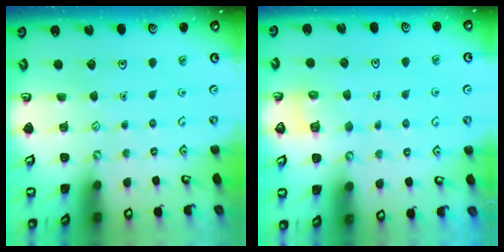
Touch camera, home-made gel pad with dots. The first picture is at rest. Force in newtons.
{"total": 5.5, "press": 5.4, "slide": 0.5}